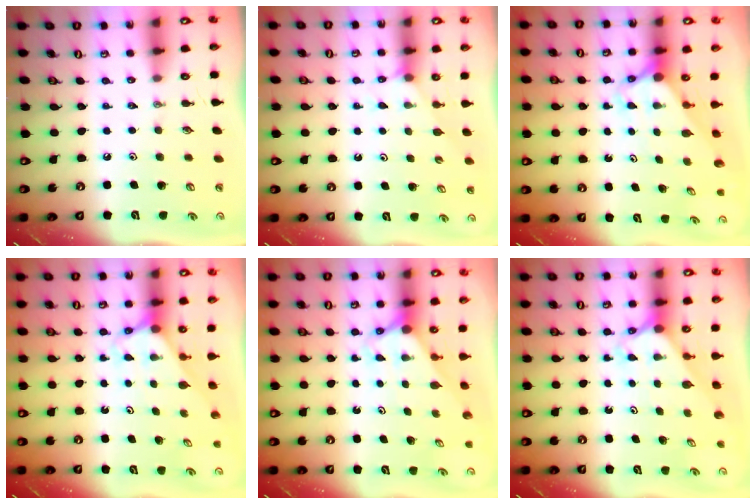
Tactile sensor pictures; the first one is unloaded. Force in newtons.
{"total": 4.1, "press": 4.1, "slide": 0.4}
{"total": 2.8, "press": 2.8, "slide": 0.2}
{"total": 2.7, "press": 2.7, "slide": 0.2}
{"total": 3.0, "press": 3.0, "slide": 0.0}
{"total": 2.4, "press": 2.4, "slide": 0.2}